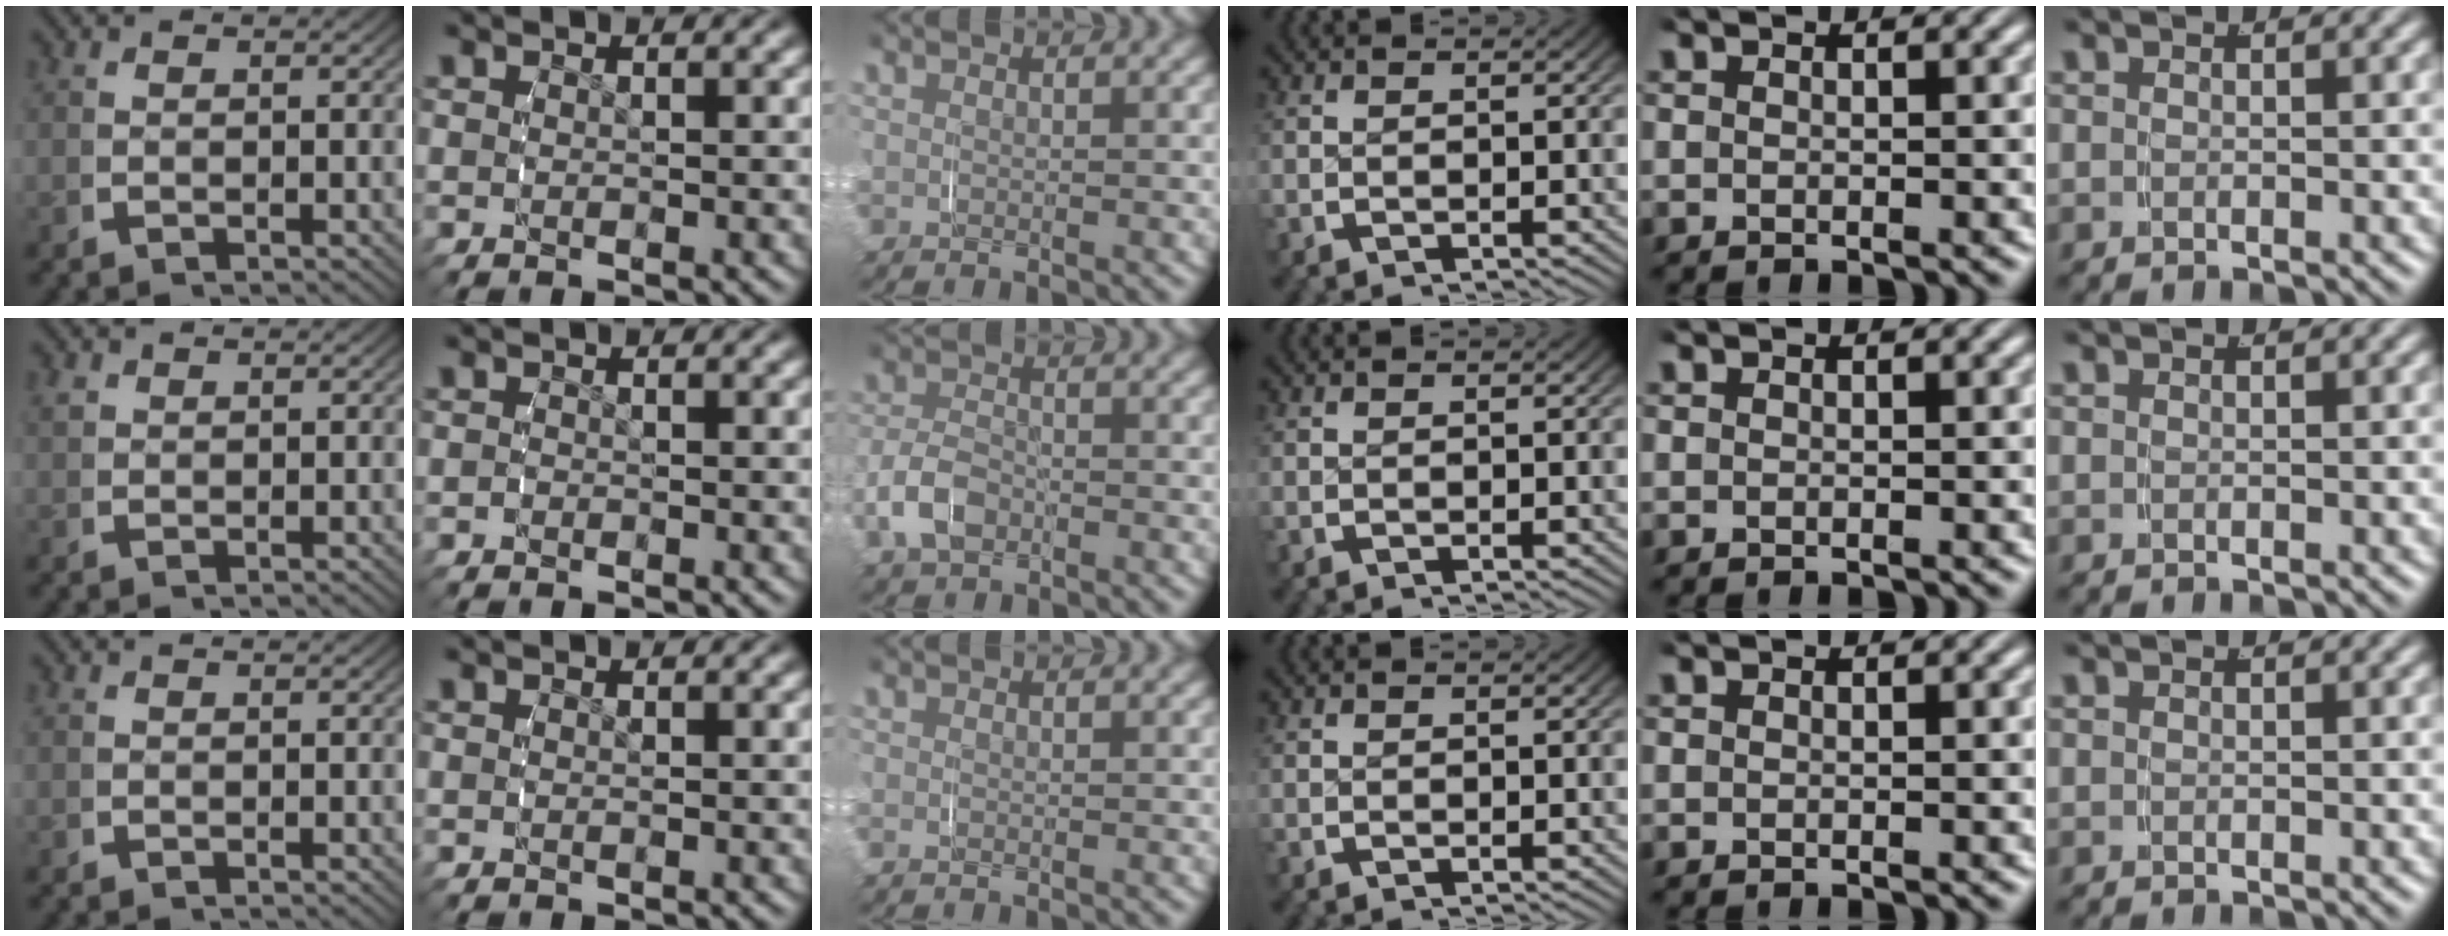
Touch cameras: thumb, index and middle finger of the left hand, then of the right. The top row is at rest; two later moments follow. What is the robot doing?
{"motion": "grasp_and_lifting", "object": "paper towel"}